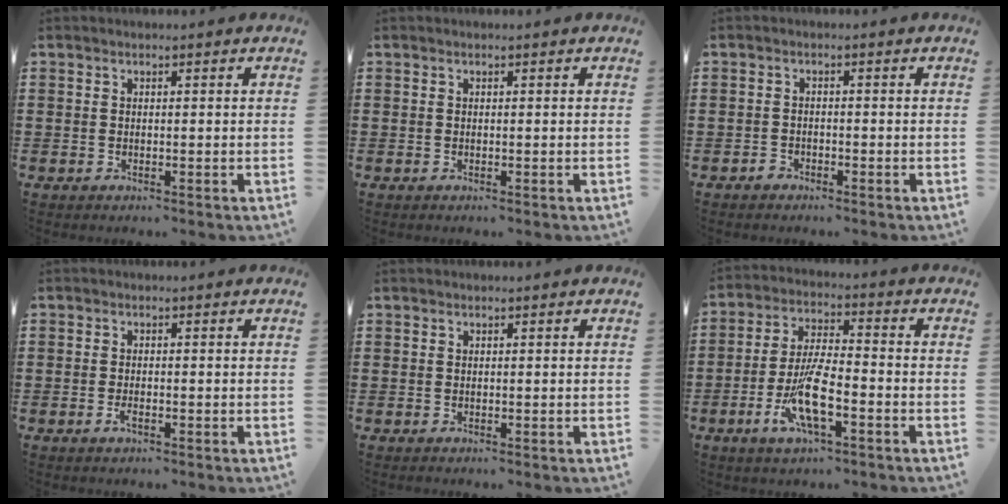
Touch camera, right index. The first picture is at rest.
{"total": 0.0}
{"total": 1.2, "force": [-1.1, 0.5, 0.1], "torque": [-0.006, 0.001, -0.024]}
{"total": 1.4, "force": [-0.8, 0.4, 1.1], "torque": [-0.029, -0.007, -0.017]}
{"total": 0.0}
{"total": 9.1, "force": [-3.8, 2.3, 7.9], "torque": [-0.166, -0.009, -0.070]}